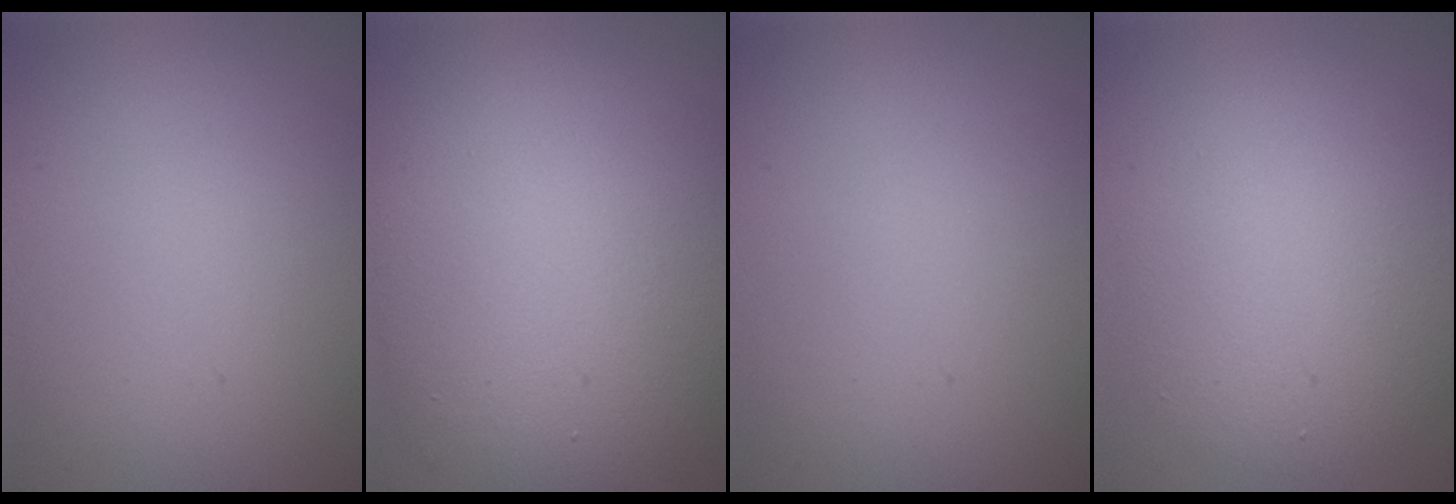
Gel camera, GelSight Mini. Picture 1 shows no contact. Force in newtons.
{"total": 12.4, "press": 12.4, "slide": 0.5}
{"total": 0.0}
{"total": 6.7, "press": 6.7, "slide": 0.3}